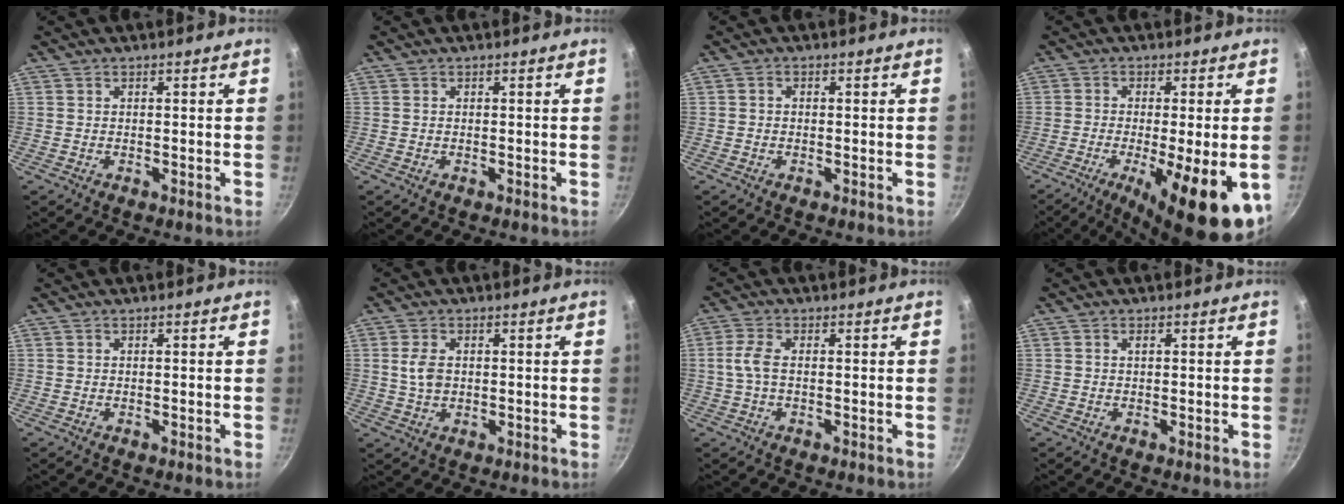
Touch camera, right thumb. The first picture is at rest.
{"total": 0.0}
{"total": 0.8, "force": [-0.2, 0.7, 0.4], "torque": [-0.007, 0.005, -0.003]}
{"total": 17.4, "force": [-6.0, 4.4, 15.7], "torque": [-0.236, -0.014, -0.082]}
{"total": 0.0}
{"total": 4.2, "force": [0.6, 2.8, 3.1], "torque": [-0.056, 0.002, 0.012]}
{"total": 4.0, "force": [-0.1, 2.0, 3.5], "torque": [-0.085, 0.010, -0.006]}
{"total": 0.6, "force": [0.2, 0.3, 0.5], "torque": [-0.010, 0.000, 0.003]}